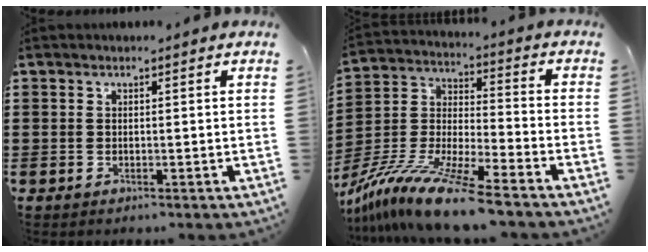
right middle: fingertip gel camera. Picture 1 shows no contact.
{"total": 13.4, "force": [-11.6, -0.1, 6.6], "torque": [-0.146, 0.007, -0.230]}